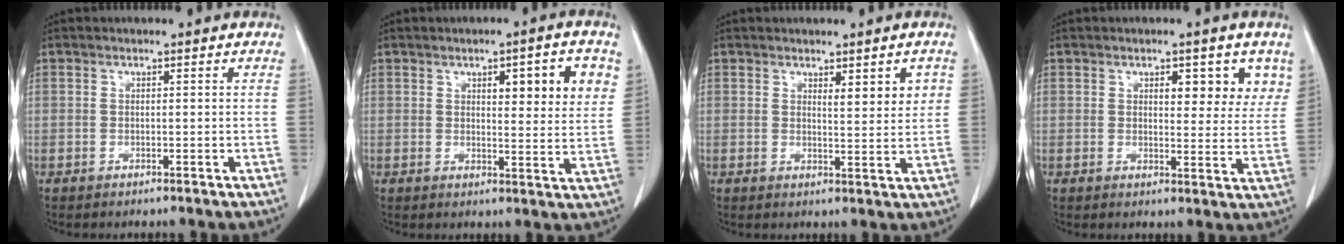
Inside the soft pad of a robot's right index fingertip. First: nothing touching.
{"total": 8.7, "force": [3.6, 1.9, 7.7], "torque": [-0.097, 0.003, 0.046]}
{"total": 4.0, "force": [1.8, 0.9, 3.4], "torque": [-0.046, -0.007, 0.029]}
{"total": 6.7, "force": [3.4, 2.9, 5.0], "torque": [-0.044, 0.002, 0.039]}